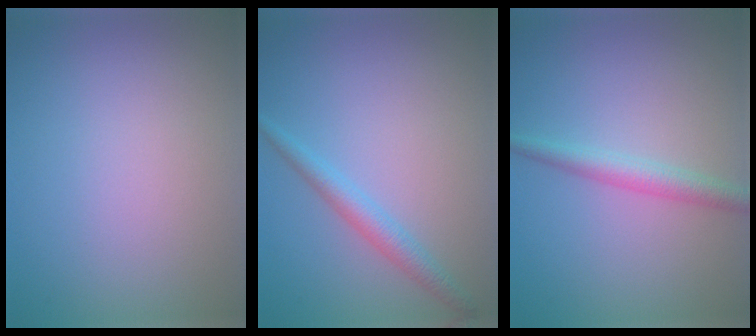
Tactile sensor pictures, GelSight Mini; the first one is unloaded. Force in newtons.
{"total": 2.2, "press": 2.2, "slide": 0.1}
{"total": 2.4, "press": 2.4, "slide": 0.0}